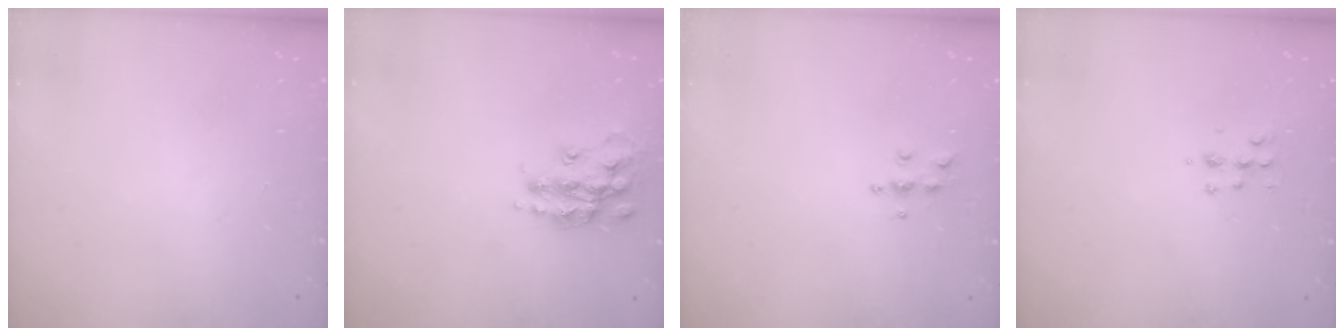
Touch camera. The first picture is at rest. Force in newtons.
{"total": 14.7, "press": 14.7, "slide": 0.9}
{"total": 5.6, "press": 5.6, "slide": 0.4}
{"total": 5.4, "press": 5.3, "slide": 0.7}